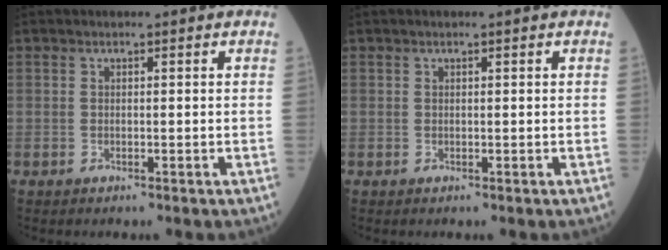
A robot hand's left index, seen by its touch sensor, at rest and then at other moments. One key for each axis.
{"total": 0.0}